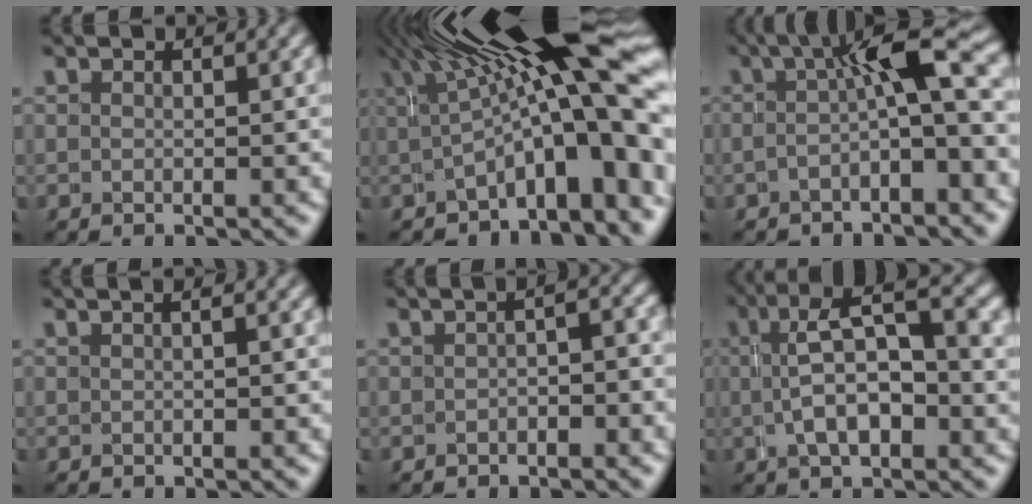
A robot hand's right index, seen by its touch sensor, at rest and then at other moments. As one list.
[{"total": 14.4, "force": [2.8, 4.5, 13.4], "torque": [-0.189, 0.026, 0.043]}, {"total": 4.9, "force": [-0.6, 0.4, 4.8], "torque": [-0.063, 0.013, -0.012]}, {"total": 0.7, "force": [0.0, 0.5, 0.5], "torque": [-0.012, 0.011, -0.003]}, {"total": 1.7, "force": [-0.8, 1.0, 1.1], "torque": [-0.004, 0.013, -0.022]}, {"total": 5.8, "force": [0.8, 1.8, 5.4], "torque": [-0.082, 0.018, 0.010]}]